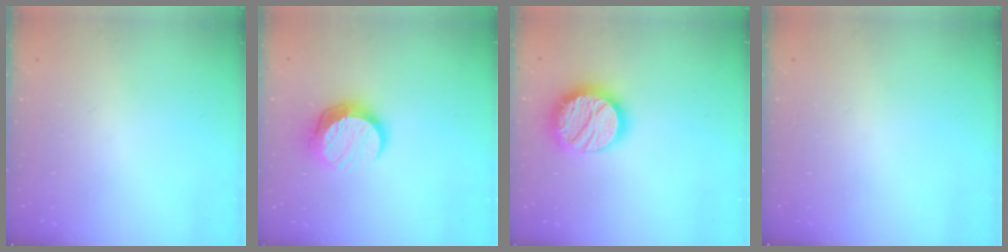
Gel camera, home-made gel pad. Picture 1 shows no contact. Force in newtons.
{"total": 12.3, "press": 12.2, "slide": 0.9}
{"total": 20.2, "press": 20.1, "slide": 1.3}
{"total": 0.0}